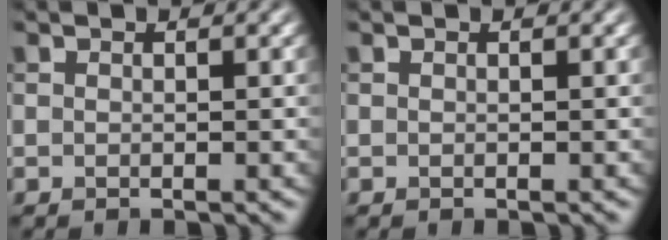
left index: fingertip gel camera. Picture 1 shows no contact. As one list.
[{"total": 0.0}]